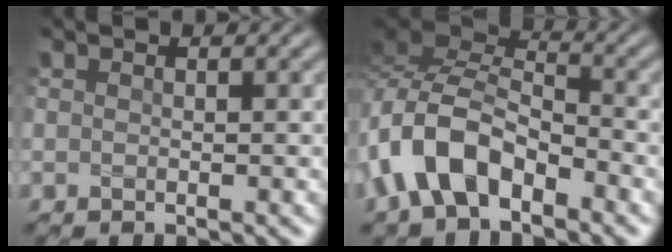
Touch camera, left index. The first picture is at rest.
{"total": 7.7, "force": [-4.1, 4.1, 5.0], "torque": [-0.097, 0.006, -0.093]}